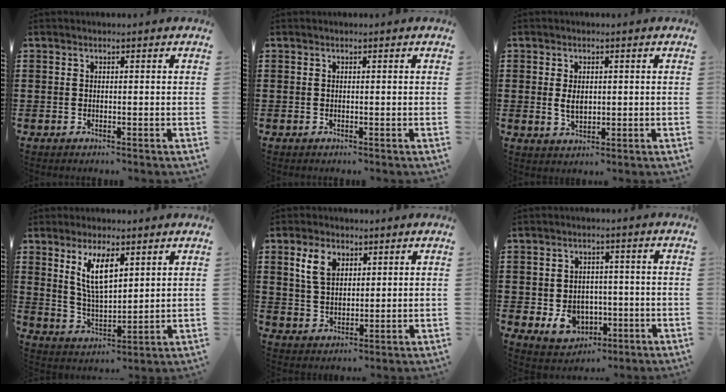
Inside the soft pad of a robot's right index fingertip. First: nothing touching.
{"total": 0.0}
{"total": 2.8, "force": [0.3, 1.8, 2.1], "torque": [-0.045, 0.007, 0.006]}
{"total": 7.7, "force": [3.6, 2.8, 6.1], "torque": [-0.131, 0.006, 0.064]}
{"total": 5.5, "force": [2.7, 3.4, 3.3], "torque": [-0.071, 0.010, 0.048]}
{"total": 5.8, "force": [-1.3, 4.9, 2.9], "torque": [-0.069, 0.005, -0.025]}